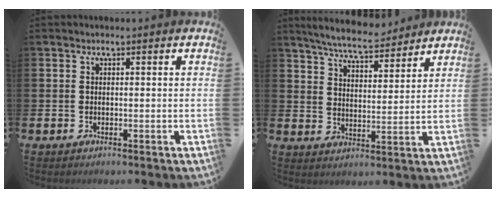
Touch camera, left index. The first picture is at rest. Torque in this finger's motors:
{"motor_torque": [0.91, -1.07, 0.53, 0.05]}